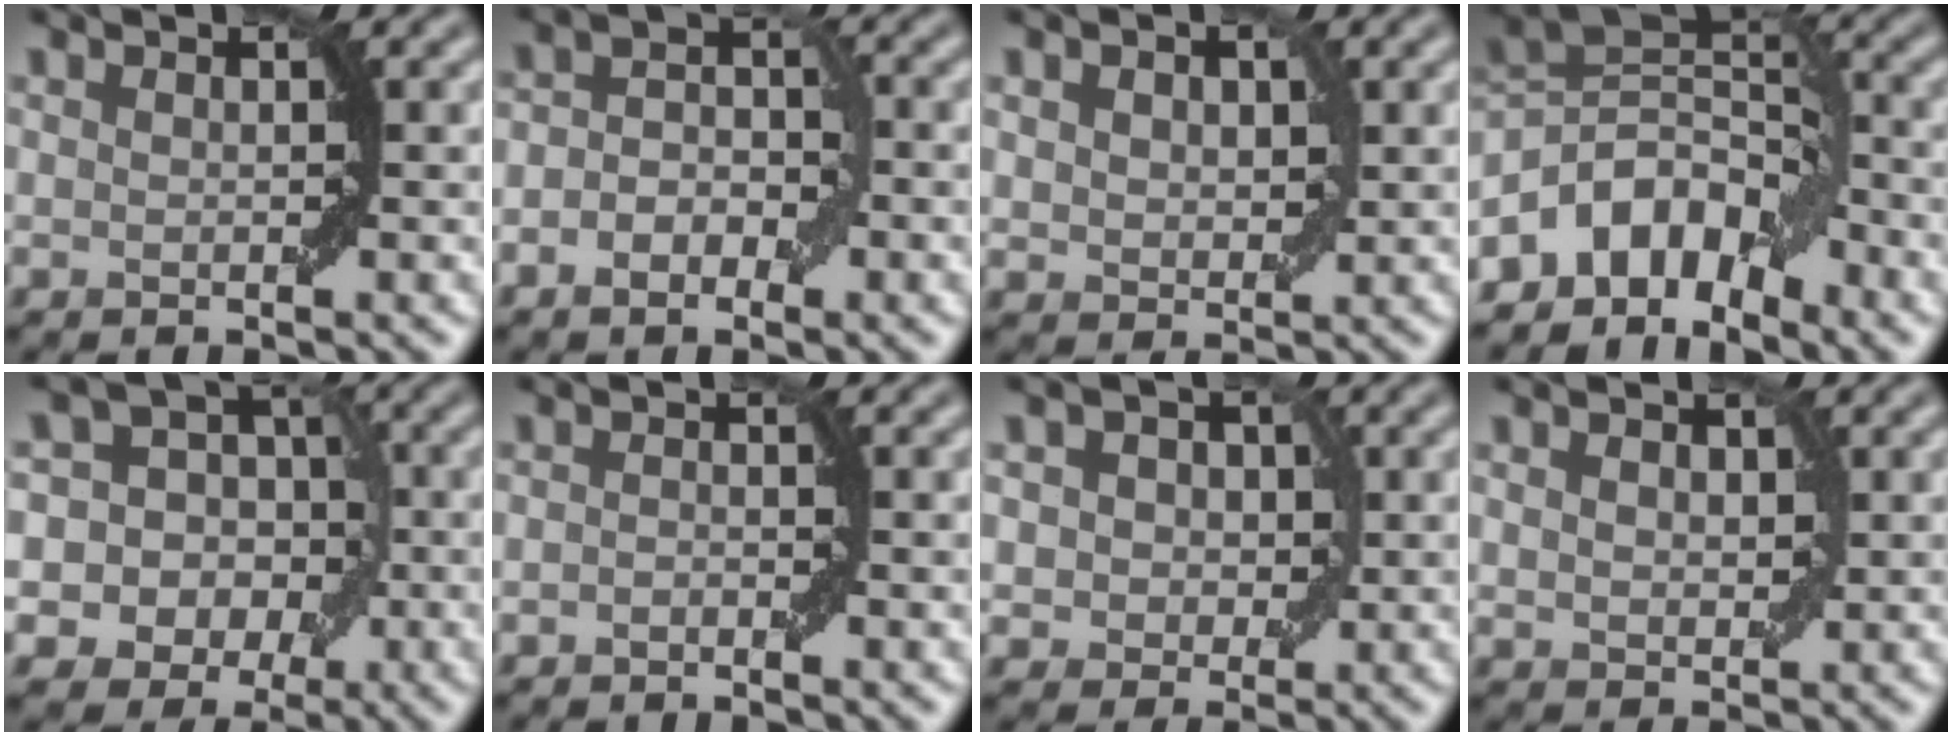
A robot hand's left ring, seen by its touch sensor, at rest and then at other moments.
{"total": 3.7, "force": [-1.2, 2.3, 2.6], "torque": [-0.041, 0.005, -0.024]}
{"total": 2.6, "force": [0.9, 1.9, 1.6], "torque": [-0.030, 0.003, 0.016]}
{"total": 6.3, "force": [-4.1, 3.4, 3.3], "torque": [-0.034, 0.011, -0.089]}
{"total": 12.1, "force": [-1.6, 11.1, 4.5], "torque": [-0.093, 0.031, -0.057]}
{"total": 0.8, "force": [-0.5, 0.3, 0.5], "torque": [-0.007, 0.003, -0.009]}
{"total": 4.8, "force": [1.3, 3.8, 2.6], "torque": [-0.027, 0.021, -0.001]}
{"total": 2.0, "force": [0.7, 1.4, 1.2], "torque": [-0.021, 0.001, 0.014]}